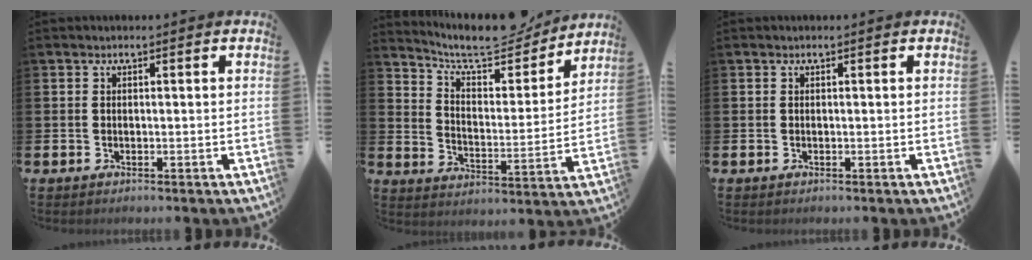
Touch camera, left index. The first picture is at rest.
{"total": 9.6, "force": [8.6, 2.7, 3.2], "torque": [-0.084, -0.061, 0.147]}
{"total": 0.0}